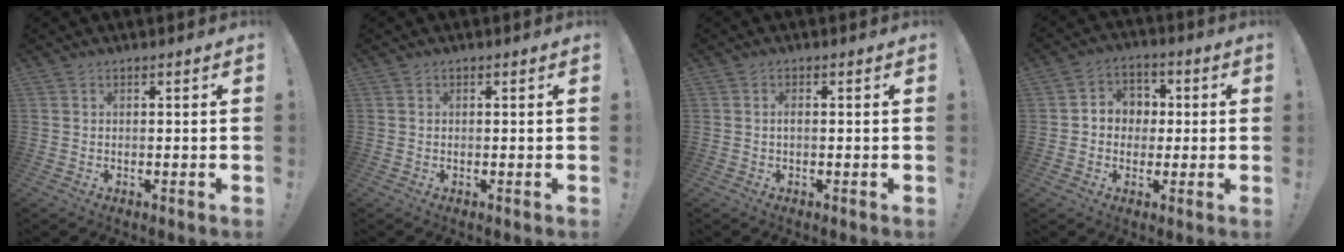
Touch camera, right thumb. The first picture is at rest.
{"total": 0.0}
{"total": 1.1, "force": [-0.3, 0.2, 1.0], "torque": [-0.026, 0.006, -0.005]}
{"total": 7.4, "force": [-0.7, 6.9, 2.6], "torque": [-0.033, 0.012, -0.007]}